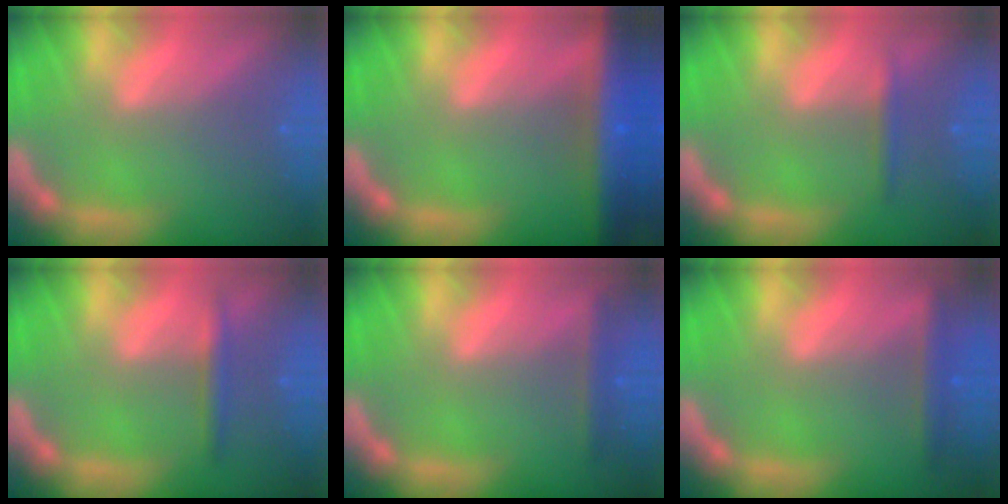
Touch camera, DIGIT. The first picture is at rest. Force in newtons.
{"total": 9.5}
{"total": 1.4}
{"total": 1.9}
{"total": 1.9}
{"total": 2.4}